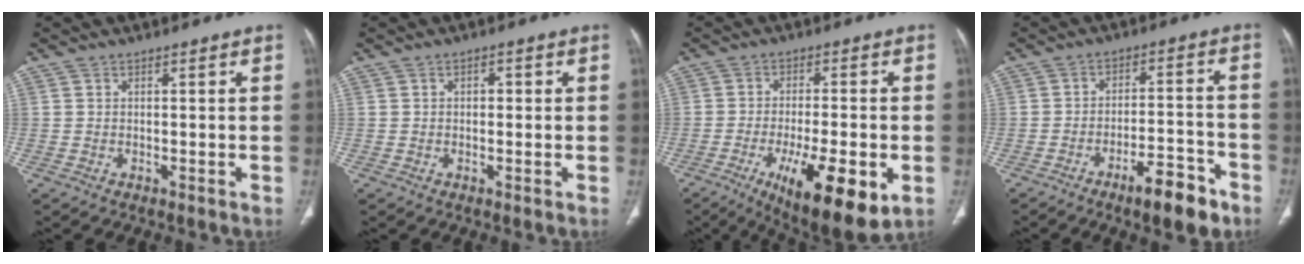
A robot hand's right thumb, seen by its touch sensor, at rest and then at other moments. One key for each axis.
{"total": 1.5, "fx": 0.2, "fy": 0.9, "fz": 1.2, "tx": -0.017, "ty": 0.006, "tz": 0.002}
{"total": 16.6, "fx": -6.2, "fy": 5.1, "fz": 14.5, "tx": -0.205, "ty": -0.003, "tz": -0.083}
{"total": 9.9, "fx": -6.3, "fy": 3.1, "fz": 7.0, "tx": -0.097, "ty": 0.044, "tz": -0.096}